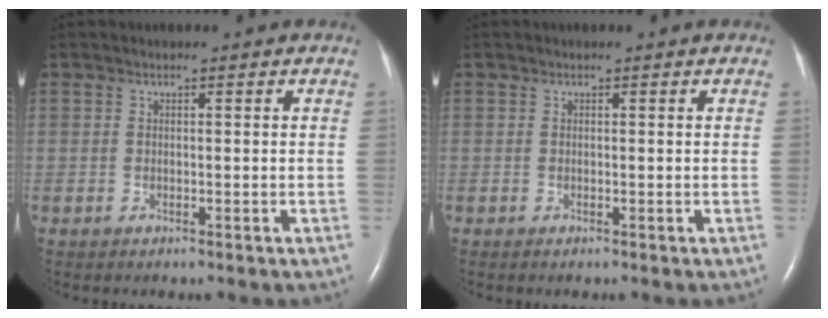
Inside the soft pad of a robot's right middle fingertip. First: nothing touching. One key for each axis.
{"total": 0.0}